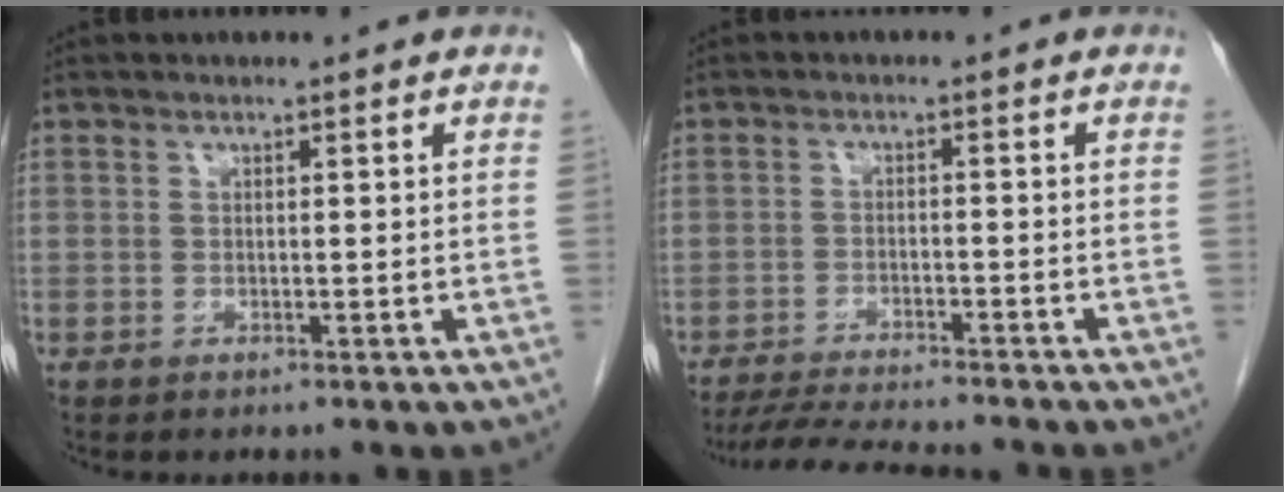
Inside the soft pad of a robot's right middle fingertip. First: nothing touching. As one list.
[{"total": 9.4, "force": [-8.6, 0.2, 3.8], "torque": [-0.061, -0.018, -0.137]}]